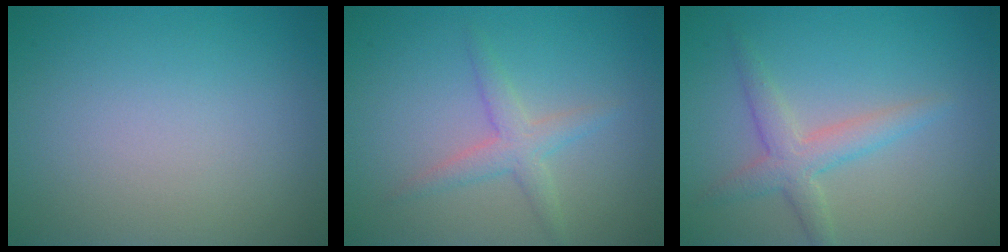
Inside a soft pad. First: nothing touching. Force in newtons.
{"total": 2.3, "press": 2.3, "slide": 0.1}
{"total": 2.9, "press": 2.9, "slide": 0.1}